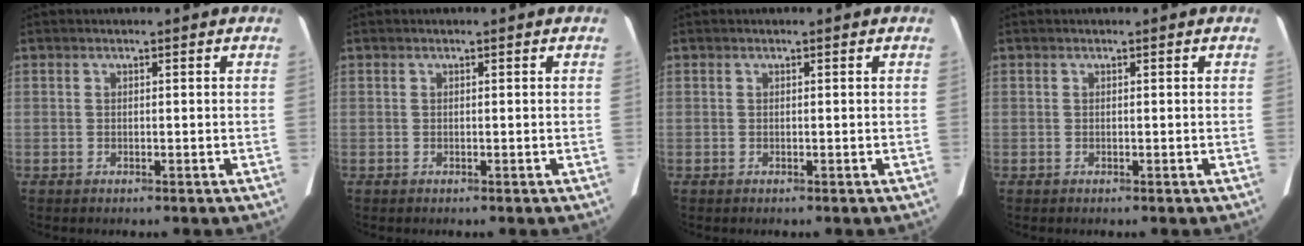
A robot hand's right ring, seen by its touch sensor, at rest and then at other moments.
{"total": 0.0}
{"total": 0.0}
{"total": 0.0}